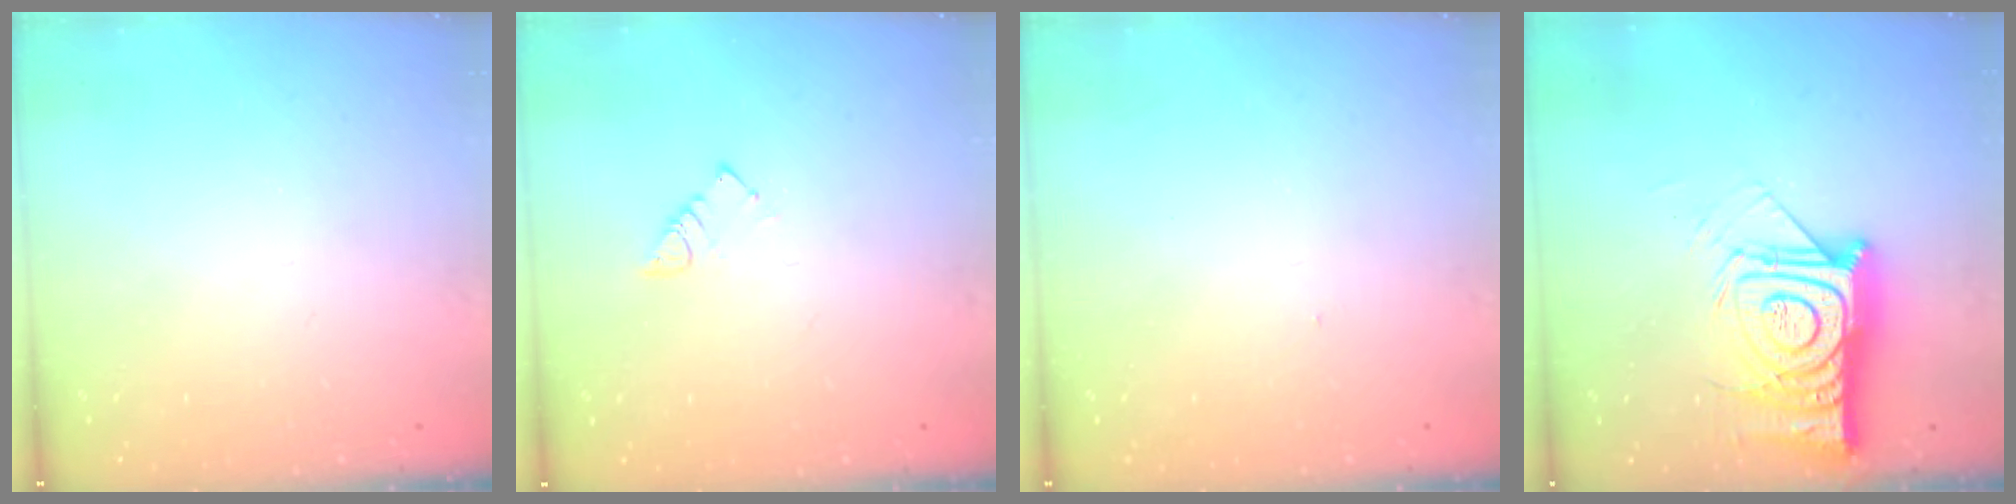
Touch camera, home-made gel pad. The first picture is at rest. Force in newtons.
{"total": 2.9, "press": 2.9, "slide": 0.5}
{"total": 3.1, "press": 3.1, "slide": 0.5}
{"total": 18.4, "press": 18.4, "slide": 1.5}